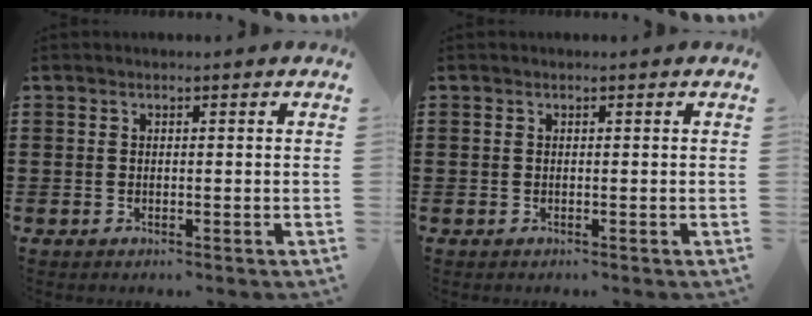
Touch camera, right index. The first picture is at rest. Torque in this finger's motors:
{"motor_torque": [0.07, 0.05, 0.06, 0.00]}